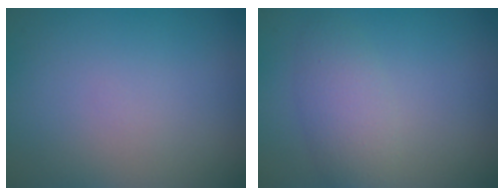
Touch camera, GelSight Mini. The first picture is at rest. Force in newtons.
{"total": 2.8, "press": 2.8, "slide": 0.1}